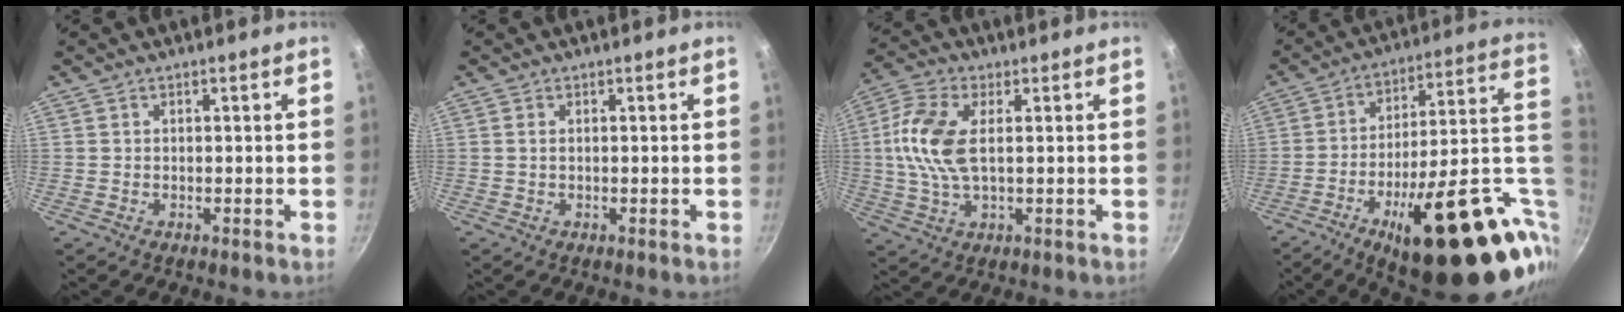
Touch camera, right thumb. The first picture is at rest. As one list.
[{"total": 0.6, "force": [0.1, 0.2, 0.5], "torque": [-0.011, 0.000, 0.001]}, {"total": 10.9, "force": [1.4, 5.1, 9.5], "torque": [-0.207, 0.012, 0.018]}, {"total": 33.3, "force": [-7.1, 12.7, 30.0], "torque": [-0.383, 0.011, -0.091]}]